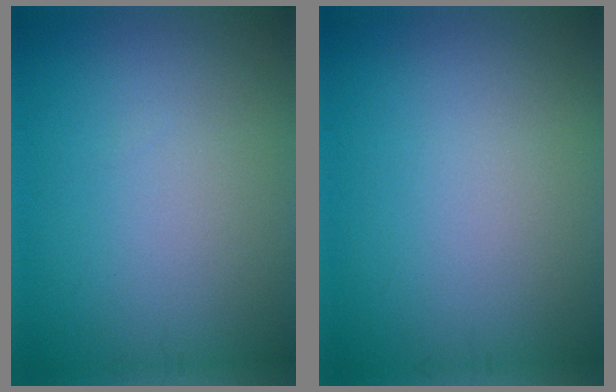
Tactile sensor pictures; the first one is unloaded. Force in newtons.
{"total": 0.0}